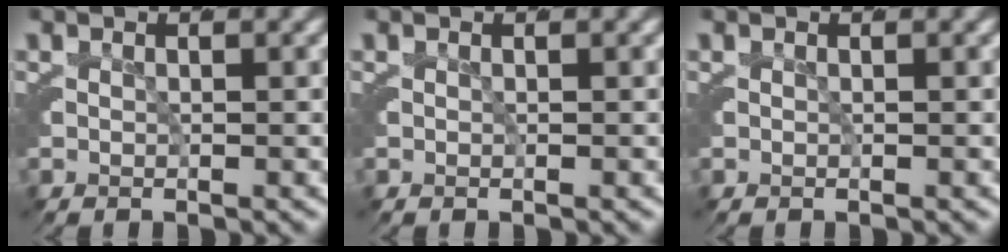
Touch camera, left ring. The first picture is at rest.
{"total": 0.0}
{"total": 0.0}